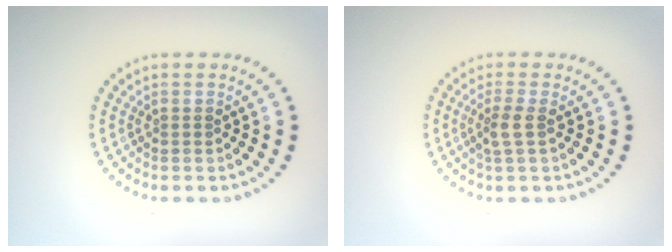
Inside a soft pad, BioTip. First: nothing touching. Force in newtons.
{"total": 1.7, "press": 1.4, "slide": 0.8}